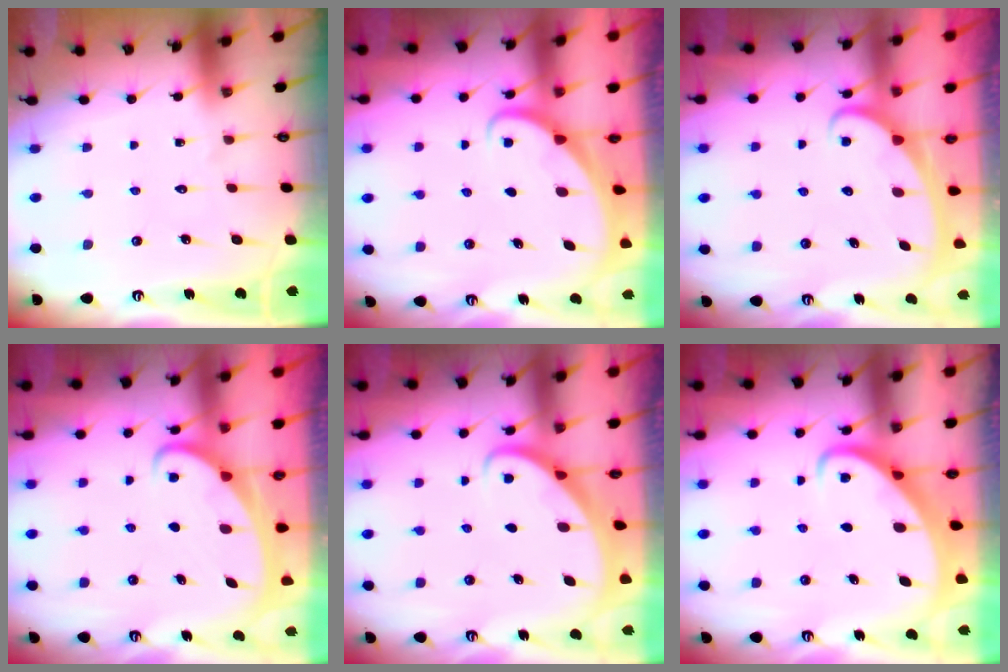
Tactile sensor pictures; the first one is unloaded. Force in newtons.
{"total": 1.6, "press": 1.6, "slide": 0.0}
{"total": 2.5, "press": 2.5, "slide": 0.3}
{"total": 2.2, "press": 2.2, "slide": 0.3}
{"total": 2.8, "press": 2.8, "slide": 0.2}
{"total": 2.6, "press": 2.6, "slide": 0.3}